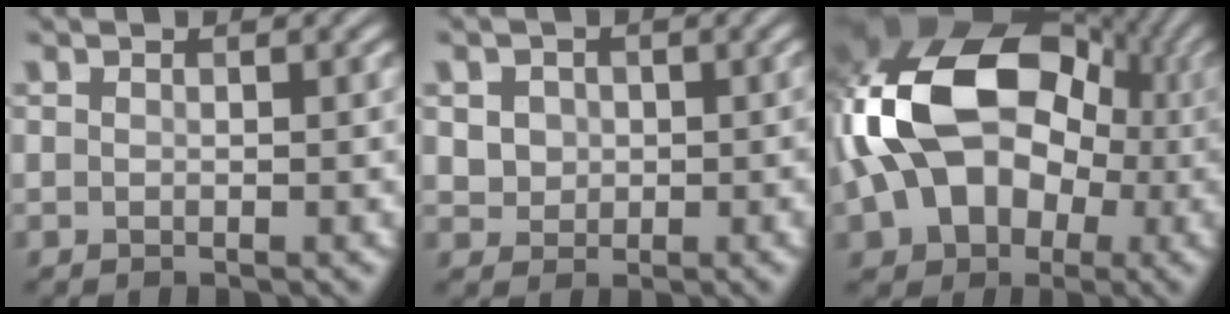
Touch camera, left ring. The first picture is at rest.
{"total": 4.2, "force": [0.3, 3.7, 1.9], "torque": [-0.036, -0.004, -0.003]}
{"total": 15.8, "force": [-0.7, 11.5, 10.9], "torque": [-0.214, -0.008, -0.018]}